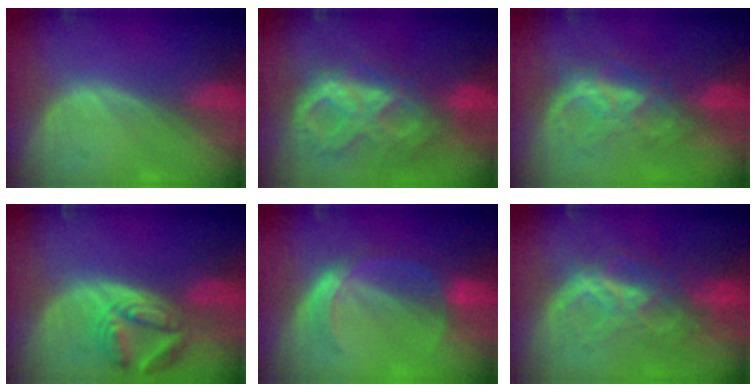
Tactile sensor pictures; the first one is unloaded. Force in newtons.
{"total": 10.6, "press": 9.0, "slide": 5.7}
{"total": 6.4, "press": 6.3, "slide": 0.7}
{"total": 7.6, "press": 6.8, "slide": 3.4}
{"total": 5.1, "press": 5.0, "slide": 0.8}
{"total": 8.8, "press": 7.6, "slide": 4.4}